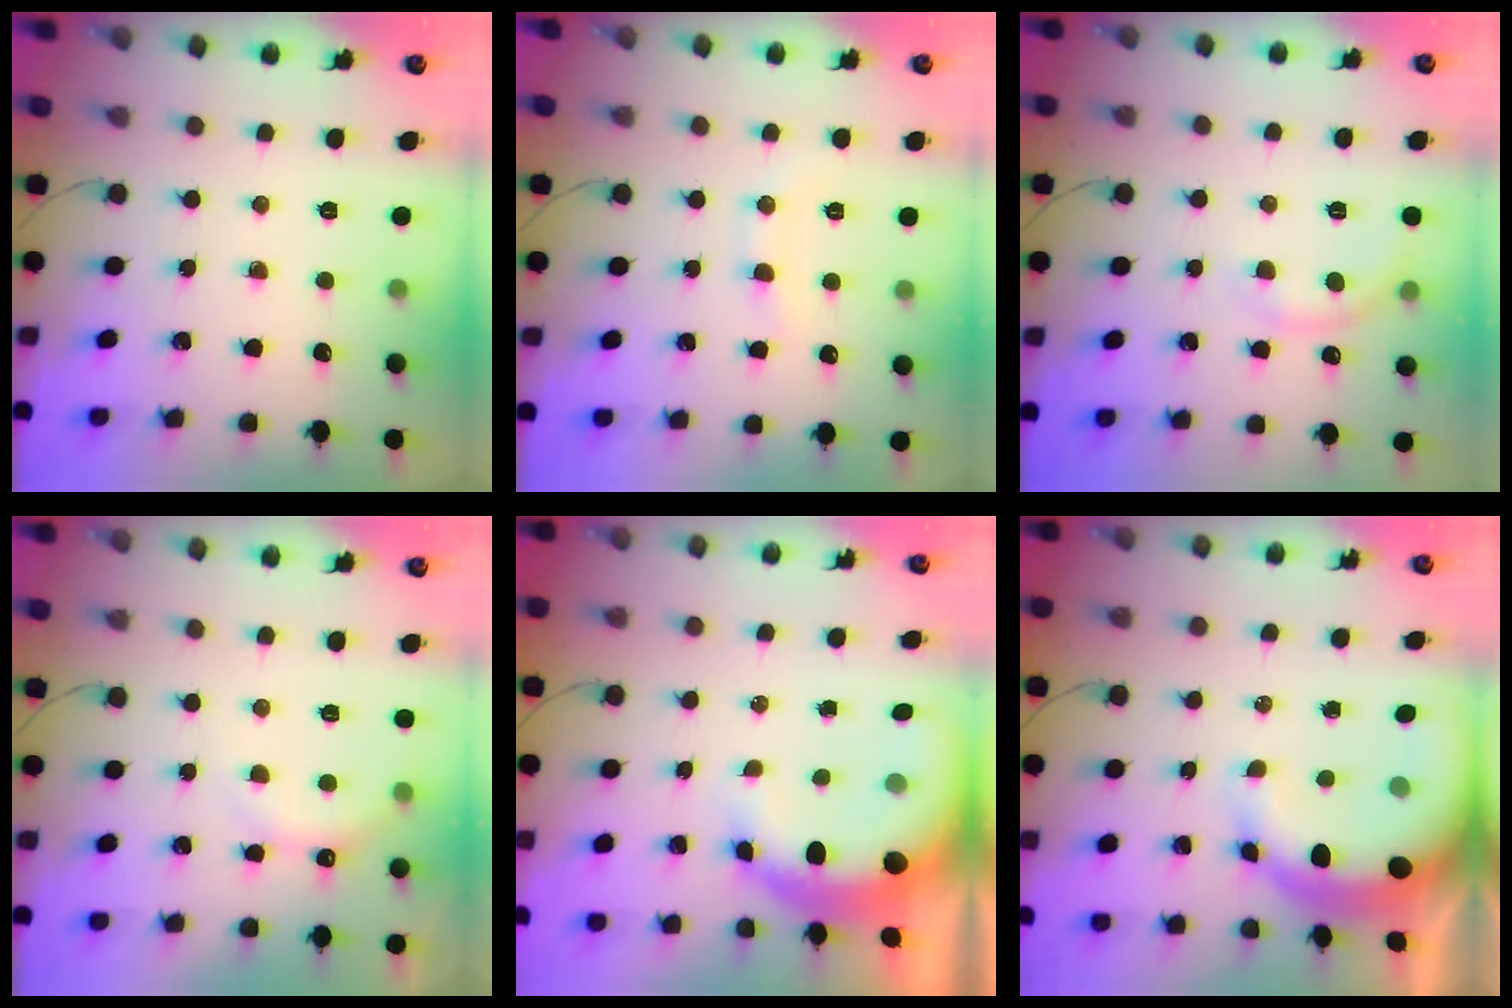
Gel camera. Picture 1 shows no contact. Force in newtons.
{"total": 6.1, "press": 5.9, "slide": 1.5}
{"total": 3.3, "press": 3.1, "slide": 1.2}
{"total": 6.2, "press": 6.1, "slide": 1.1}
{"total": 10.0, "press": 9.9, "slide": 1.8}
{"total": 11.2, "press": 10.9, "slide": 2.2}